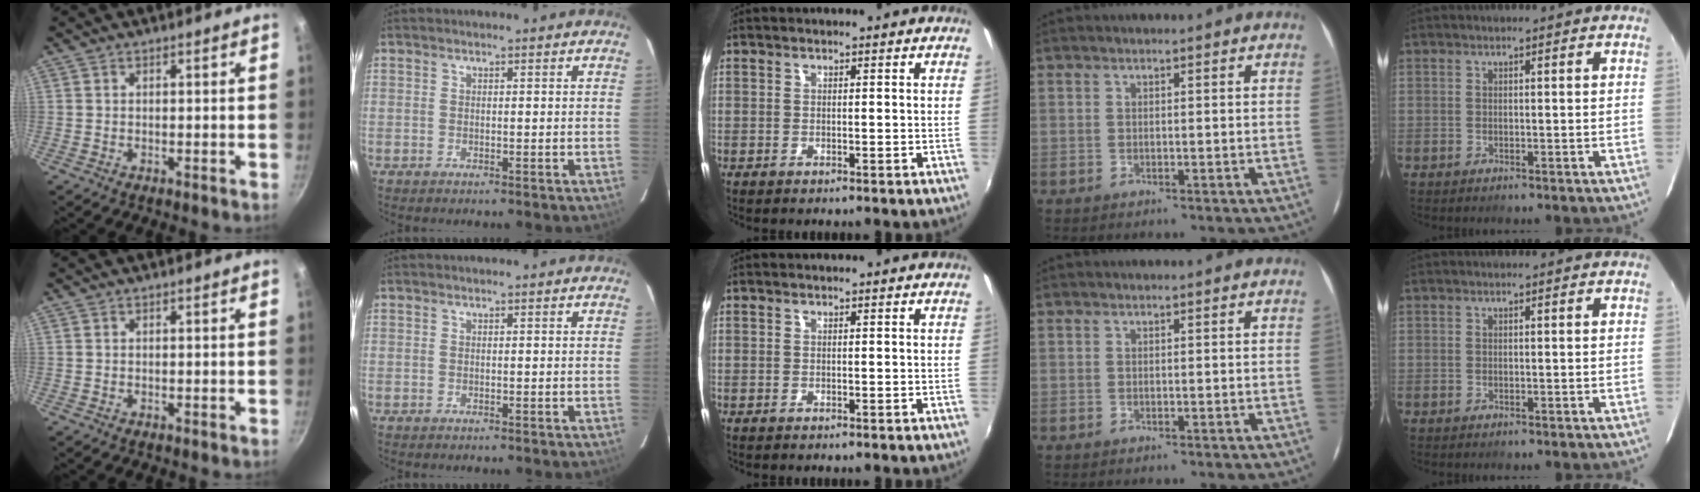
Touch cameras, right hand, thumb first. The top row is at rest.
{}